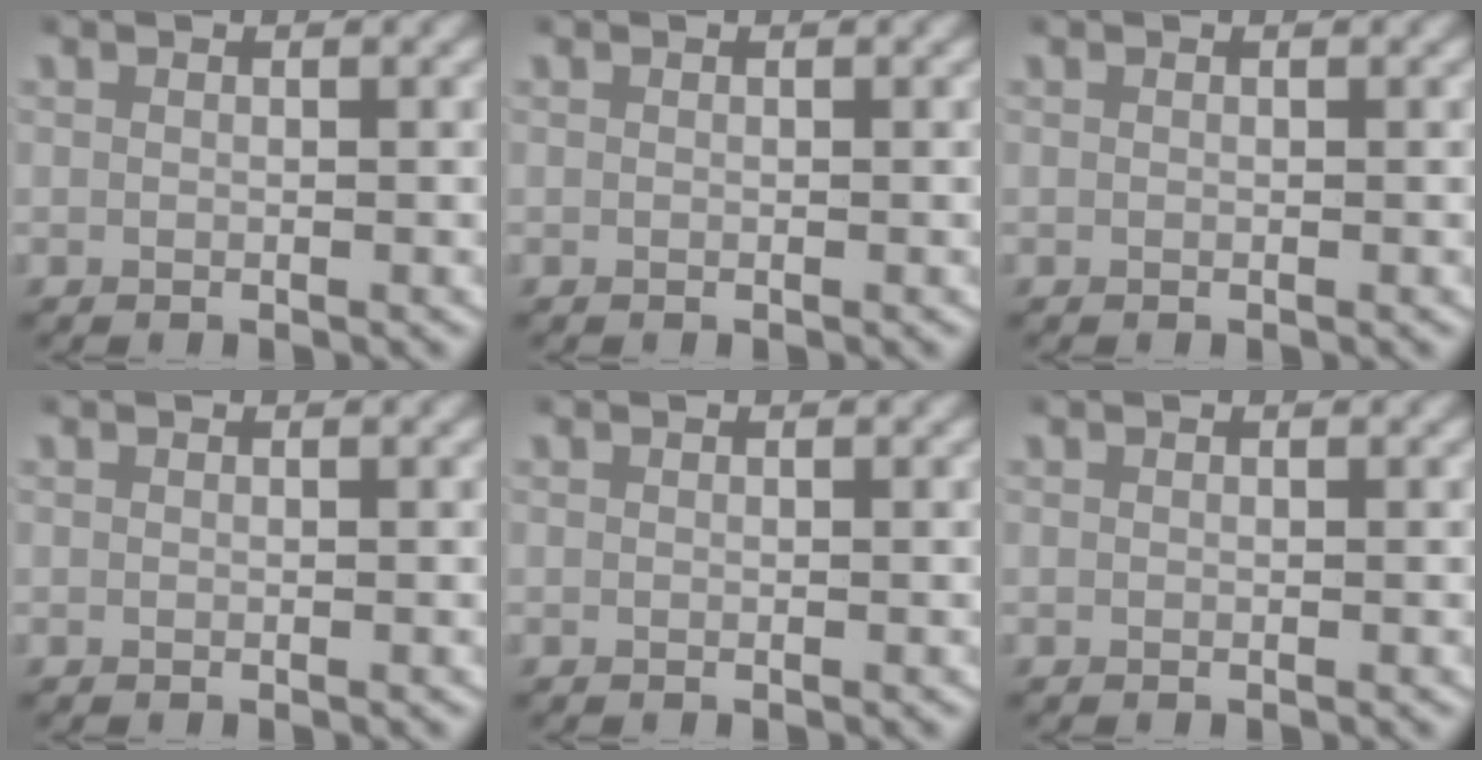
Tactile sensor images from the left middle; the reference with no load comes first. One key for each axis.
{"total": 0.0}
{"total": 0.0}
{"total": 0.0}
{"total": 0.0}
{"total": 0.0}